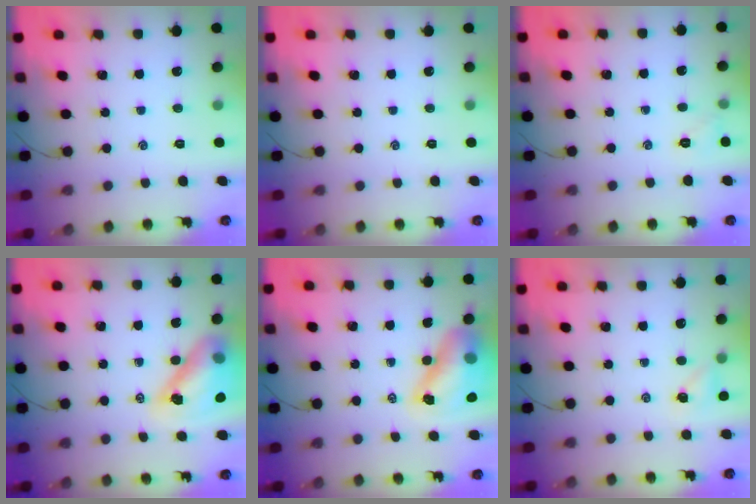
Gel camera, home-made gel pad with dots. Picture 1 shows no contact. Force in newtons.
{"total": 0.0}
{"total": 3.6, "press": 3.5, "slide": 1.1}
{"total": 15.0, "press": 14.3, "slide": 4.5}
{"total": 11.7, "press": 11.2, "slide": 3.4}
{"total": 4.2, "press": 4.1, "slide": 0.9}